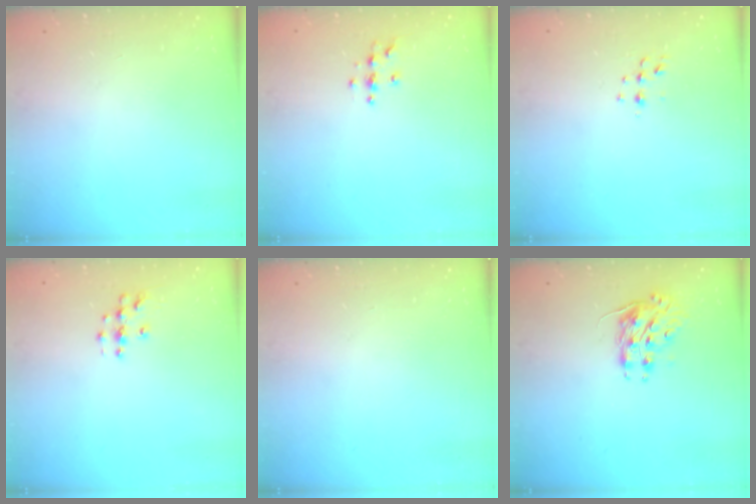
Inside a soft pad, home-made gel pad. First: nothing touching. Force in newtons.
{"total": 3.8, "press": 3.8, "slide": 0.4}
{"total": 4.9, "press": 4.8, "slide": 1.0}
{"total": 3.8, "press": 3.8, "slide": 0.2}
{"total": 0.0}
{"total": 8.2, "press": 8.1, "slide": 0.3}